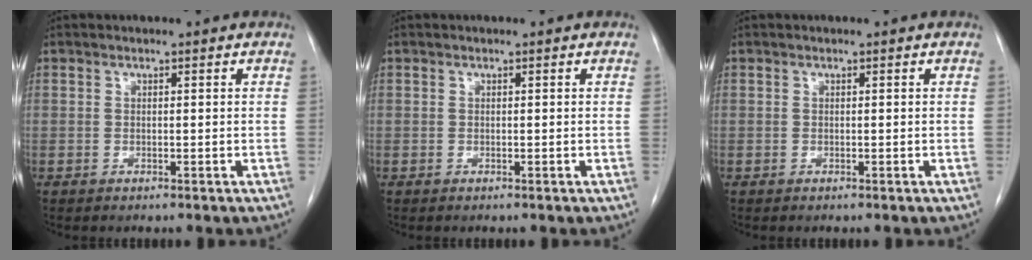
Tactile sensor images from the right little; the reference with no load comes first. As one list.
[{"total": 0.0}, {"total": 0.0}]